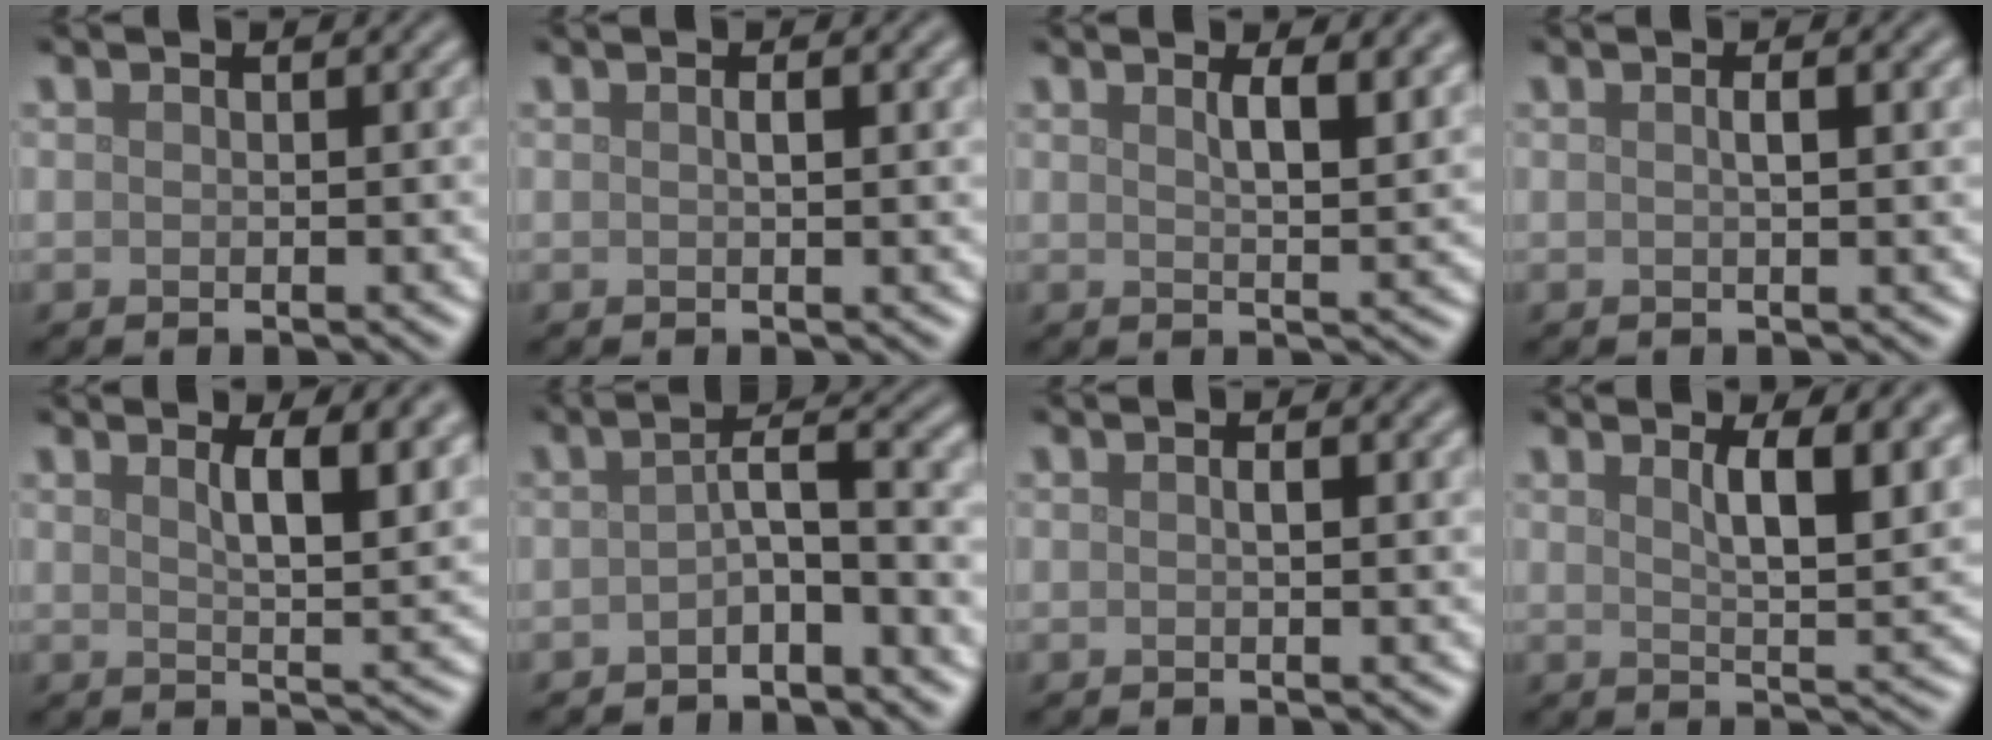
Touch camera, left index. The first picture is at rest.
{"total": 1.6, "force": [0.4, 0.4, 1.5], "torque": [-0.021, 0.002, 0.004]}
{"total": 4.4, "force": [2.0, 1.3, 3.7], "torque": [-0.049, 0.001, 0.032]}
{"total": 2.2, "force": [0.5, 0.6, 2.1], "torque": [-0.028, 0.006, 0.005]}
{"total": 5.8, "force": [2.4, 1.8, 5.0], "torque": [-0.063, 0.002, 0.035]}
{"total": 3.3, "force": [-1.2, 0.8, 3.0], "torque": [-0.052, 0.012, -0.029]}
{"total": 1.3, "force": [0.2, 0.2, 1.2], "torque": [-0.020, 0.001, 0.003]}
{"total": 6.4, "force": [2.6, 1.9, 5.6], "torque": [-0.070, 0.000, 0.040]}